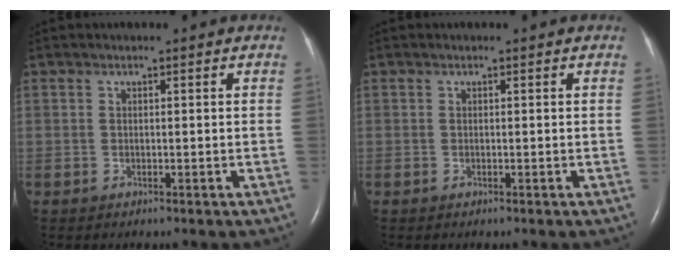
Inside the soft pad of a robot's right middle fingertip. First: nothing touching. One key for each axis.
{"total": 0.0}